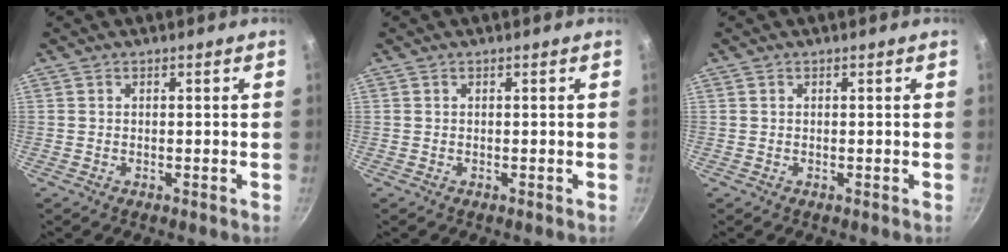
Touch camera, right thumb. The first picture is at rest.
{"total": 0.0}
{"total": 0.0}